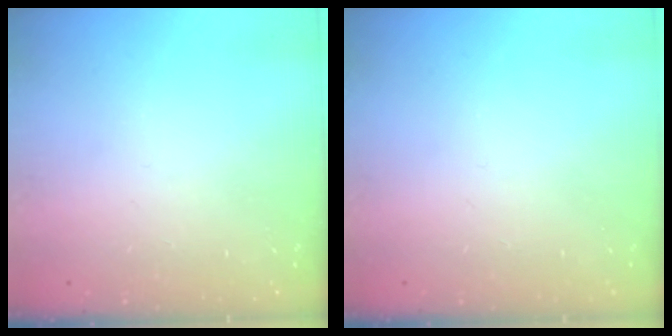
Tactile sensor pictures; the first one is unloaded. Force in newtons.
{"total": 0.0}